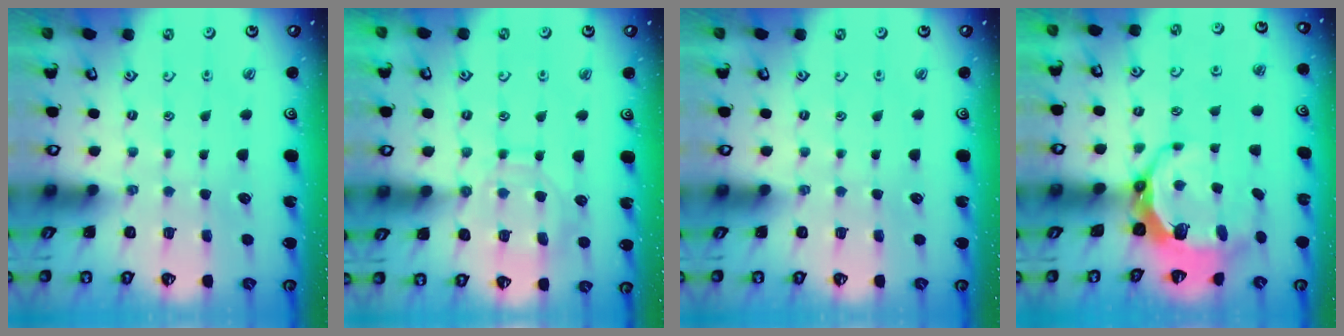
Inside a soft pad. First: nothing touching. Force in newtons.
{"total": 11.7, "press": 11.7, "slide": 0.7}
{"total": 0.0}
{"total": 9.5, "press": 8.1, "slide": 5.0}